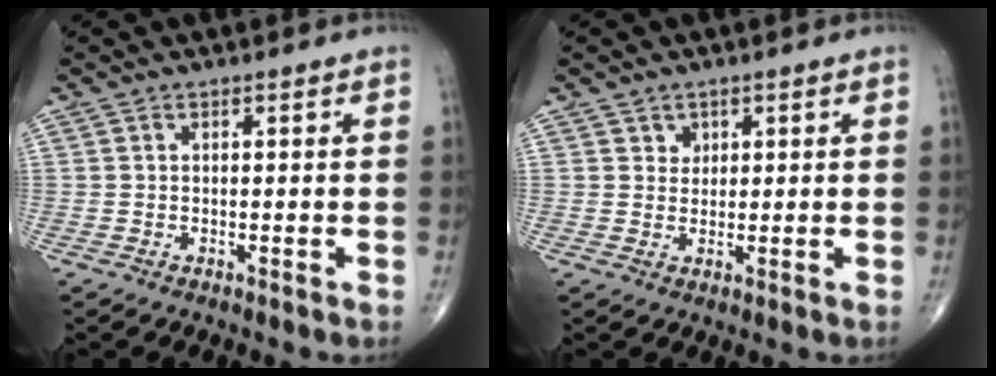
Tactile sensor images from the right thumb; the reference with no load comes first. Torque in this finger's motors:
{"motor_torque": [-0.21, 0.01, -0.09, -0.16, 0.01]}